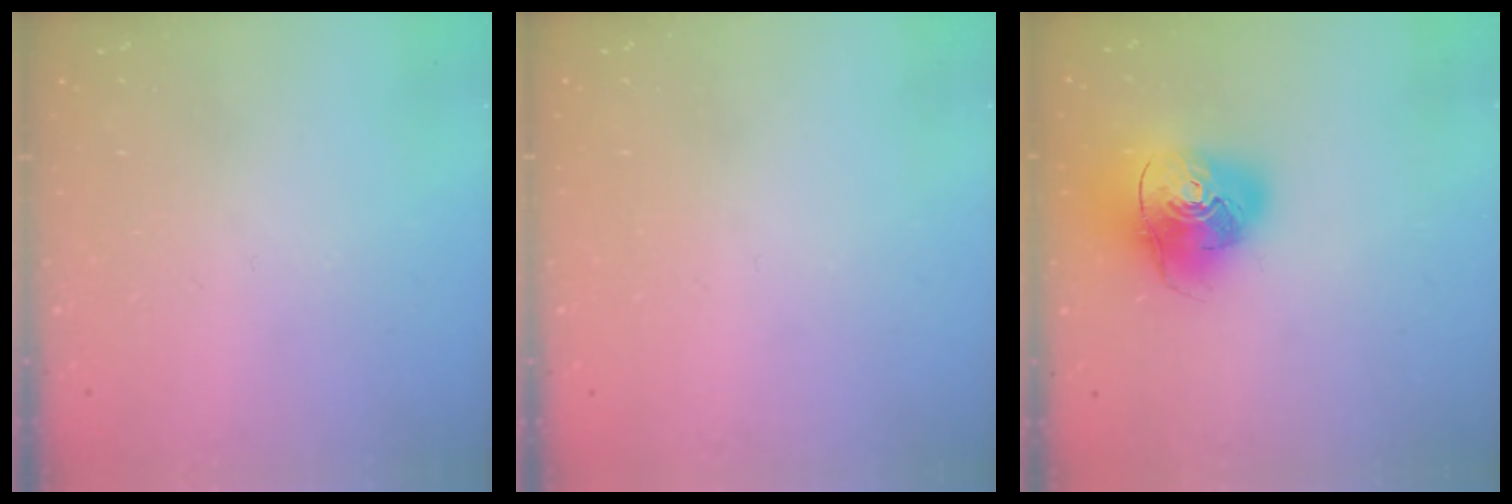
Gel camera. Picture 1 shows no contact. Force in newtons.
{"total": 0.7, "press": 0.7, "slide": 0.1}
{"total": 13.7, "press": 13.6, "slide": 1.7}